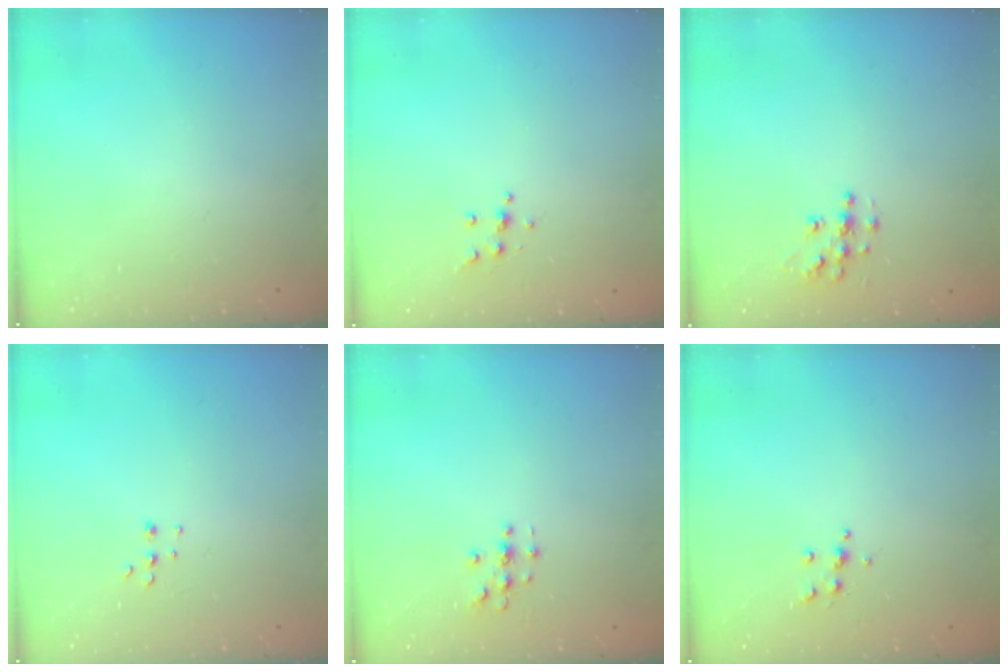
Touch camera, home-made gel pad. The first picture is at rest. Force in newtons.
{"total": 4.2, "press": 4.2, "slide": 0.4}
{"total": 7.3, "press": 7.3, "slide": 0.2}
{"total": 5.1, "press": 5.0, "slide": 0.7}
{"total": 3.1, "press": 3.1, "slide": 0.3}
{"total": 5.2, "press": 5.0, "slide": 1.1}